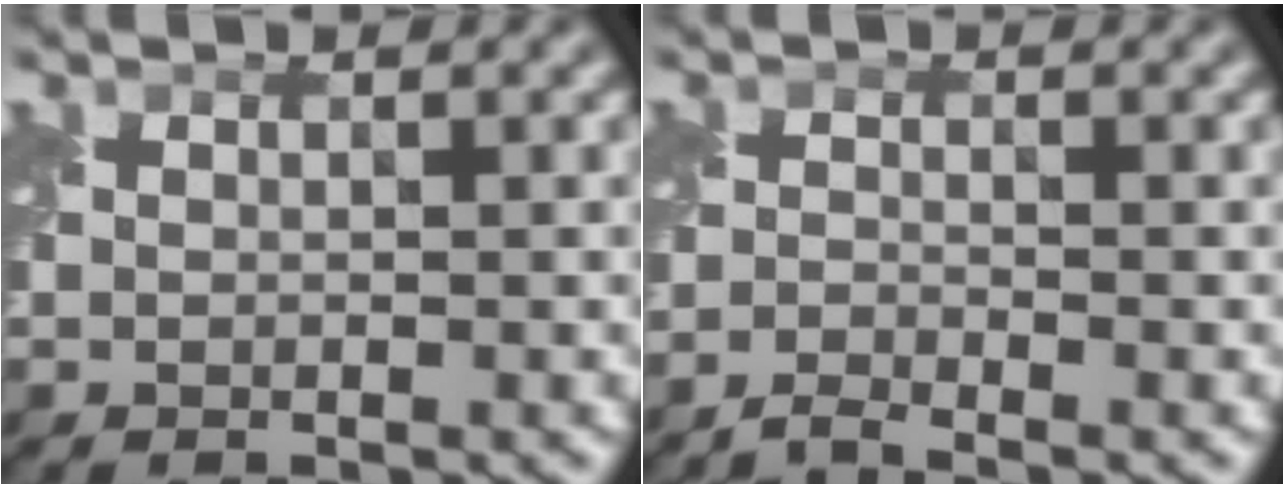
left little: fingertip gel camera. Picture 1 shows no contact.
{"total": 1.9, "force": [-1.8, 0.1, 0.6], "torque": [-0.012, -0.005, -0.049]}